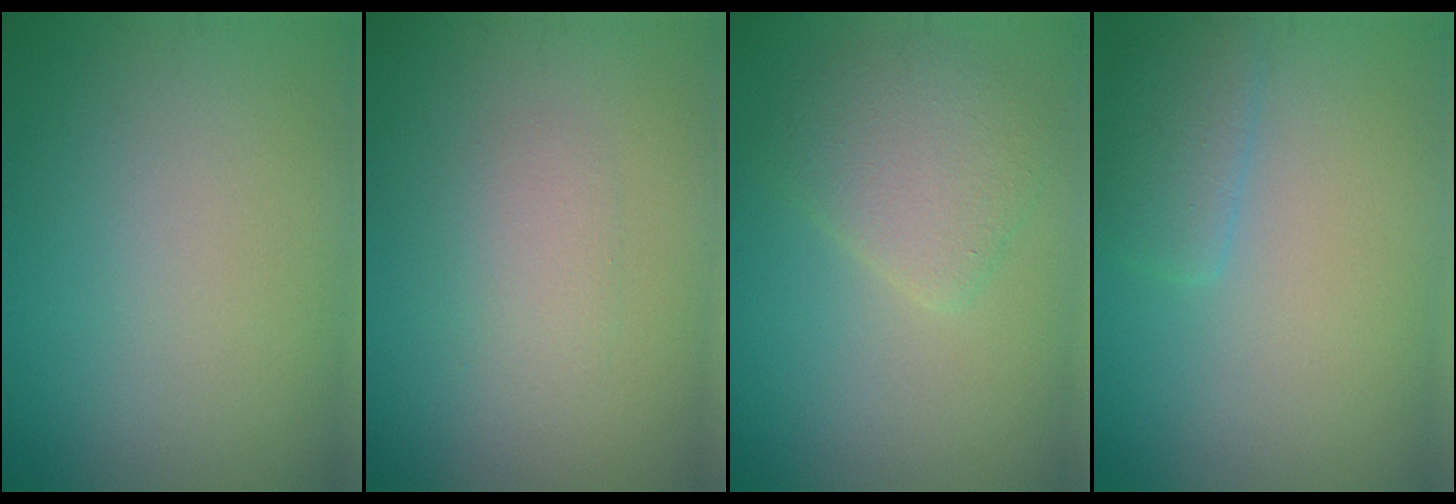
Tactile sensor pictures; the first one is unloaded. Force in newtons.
{"total": 1.8, "press": 1.8, "slide": 0.1}
{"total": 3.7, "press": 3.7, "slide": 0.2}
{"total": 2.4, "press": 2.3, "slide": 0.2}